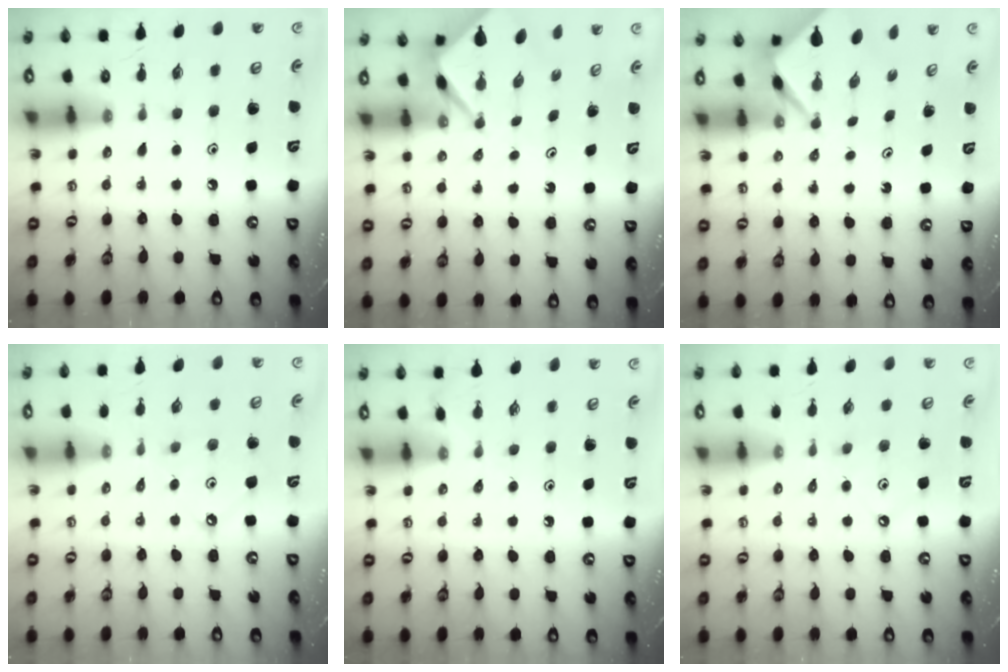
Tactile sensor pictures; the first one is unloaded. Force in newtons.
{"total": 2.7, "press": 2.7, "slide": 0.2}
{"total": 2.6, "press": 2.6, "slide": 0.1}
{"total": 3.7, "press": 3.7, "slide": 0.1}
{"total": 4.3, "press": 4.2, "slide": 0.8}
{"total": 1.9, "press": 1.9, "slide": 0.3}